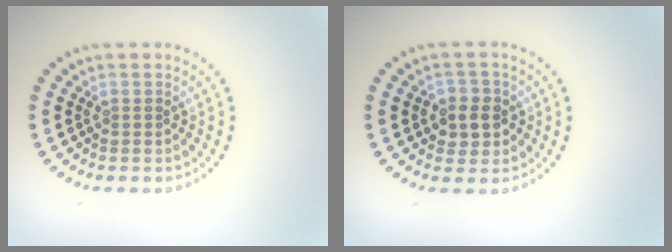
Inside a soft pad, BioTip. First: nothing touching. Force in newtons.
{"total": 2.7, "press": 2.6, "slide": 0.8}